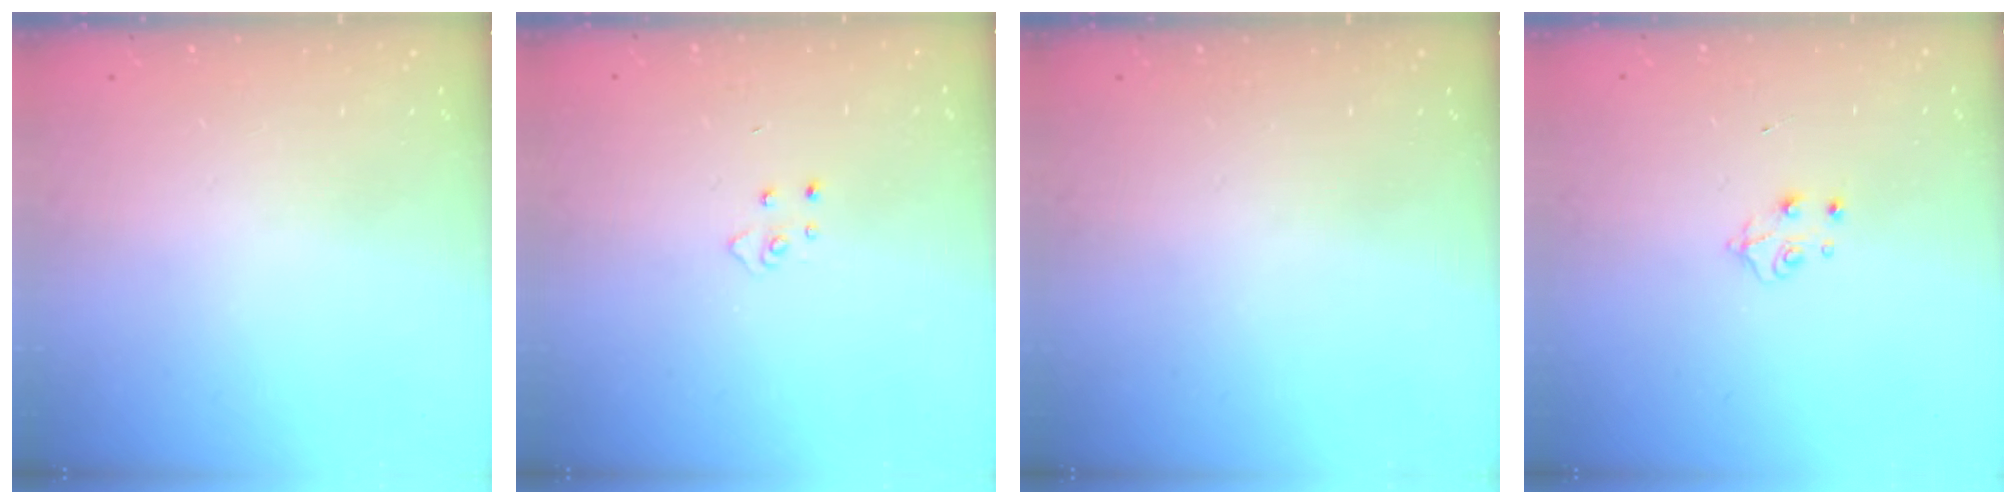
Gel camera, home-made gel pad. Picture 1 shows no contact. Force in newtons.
{"total": 3.4, "press": 3.4, "slide": 0.4}
{"total": 0.0}
{"total": 4.4, "press": 4.4, "slide": 0.7}